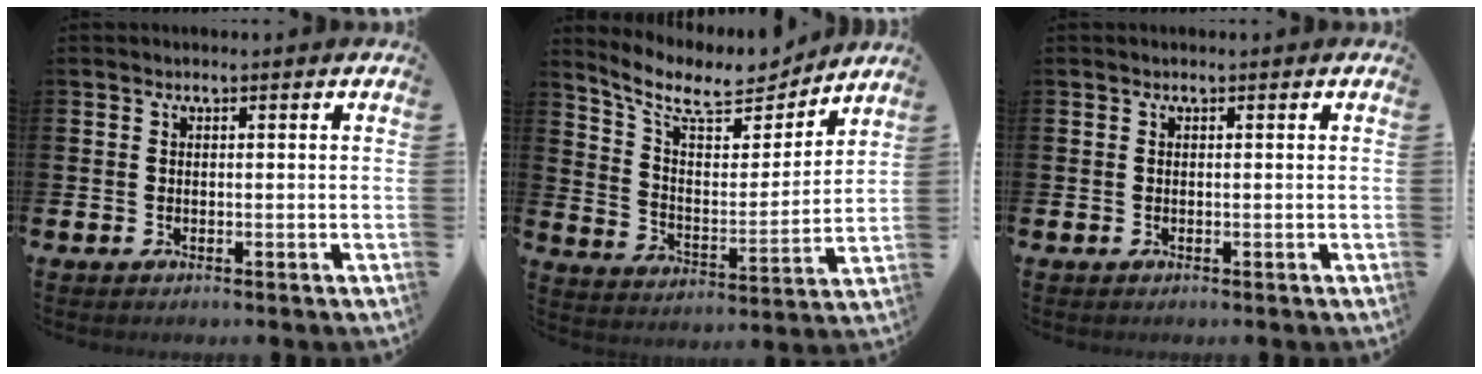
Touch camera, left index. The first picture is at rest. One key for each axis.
{"total": 10.1, "fx": 9.0, "fy": 3.1, "fz": 3.4, "tx": -0.104, "ty": -0.063, "tz": 0.155}
{"total": 0.0}